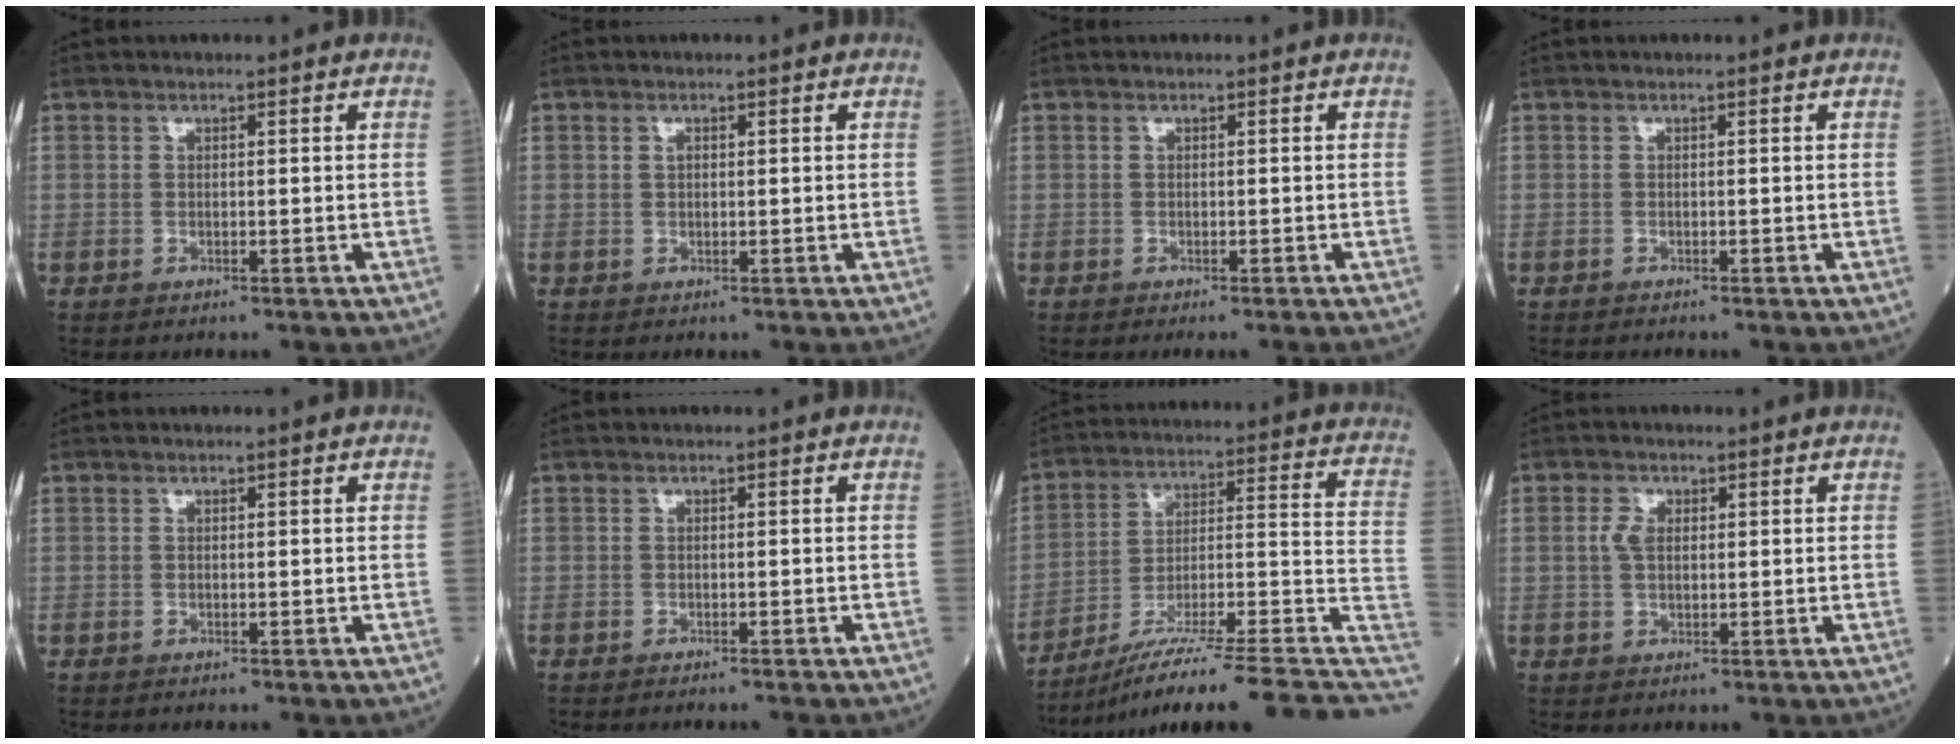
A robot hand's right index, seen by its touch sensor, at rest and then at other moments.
{"total": 0.7, "force": [0.2, 0.4, 0.5], "torque": [-0.010, 0.002, 0.003]}
{"total": 2.4, "force": [-2.1, -0.5, 1.0], "torque": [-0.009, -0.001, -0.031]}
{"total": 0.7, "force": [-0.7, 0.0, 0.2], "torque": [-0.004, -0.002, -0.013]}
{"total": 0.0}
{"total": 2.5, "force": [-2.3, 0.0, 1.0], "torque": [-0.015, -0.003, -0.029]}
{"total": 23.8, "force": [-17.7, 0.6, 16.0], "torque": [-0.171, 0.019, -0.276]}
{"total": 2.7, "force": [0.6, 1.7, 2.0], "torque": [-0.044, 0.006, 0.012]}